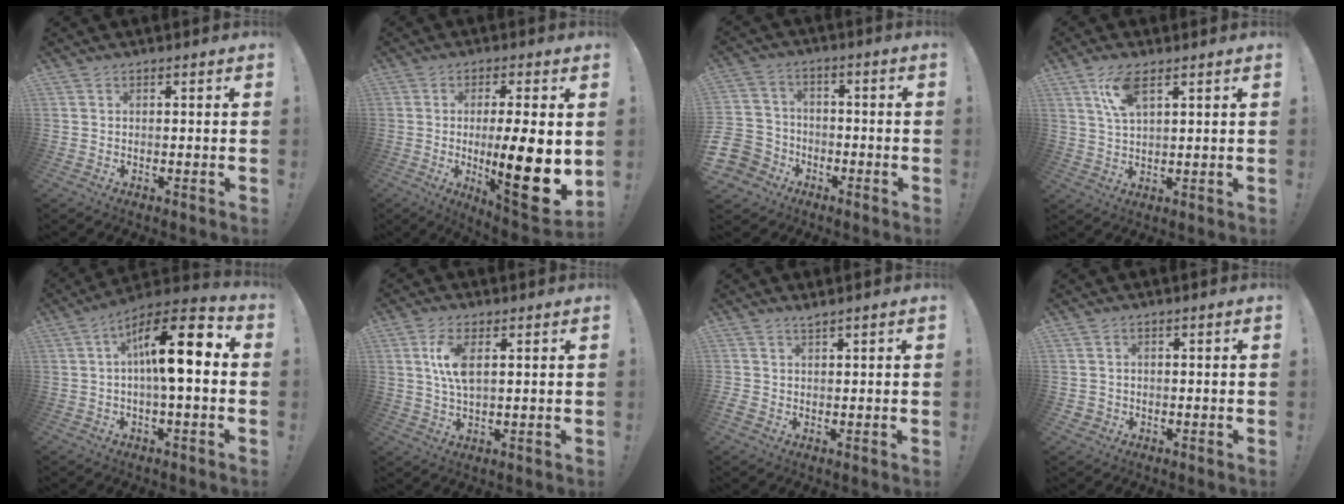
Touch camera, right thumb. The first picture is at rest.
{"total": 17.8, "force": [-1.7, 3.1, 17.5], "torque": [-0.255, -0.017, -0.020]}
{"total": 9.8, "force": [-4.4, 8.4, 2.3], "torque": [-0.063, 0.029, -0.077]}
{"total": 7.9, "force": [4.1, 2.9, 6.1], "torque": [-0.111, -0.006, 0.075]}
{"total": 15.4, "force": [2.3, 4.8, 14.5], "torque": [-0.218, -0.007, 0.030]}
{"total": 7.8, "force": [2.0, 3.1, 6.8], "torque": [-0.133, -0.005, 0.030]}
{"total": 1.7, "force": [1.2, 0.5, 1.0], "torque": [-0.012, -0.009, 0.021]}
{"total": 1.7, "force": [0.0, 1.6, 0.4], "torque": [0.001, -0.002, -0.002]}